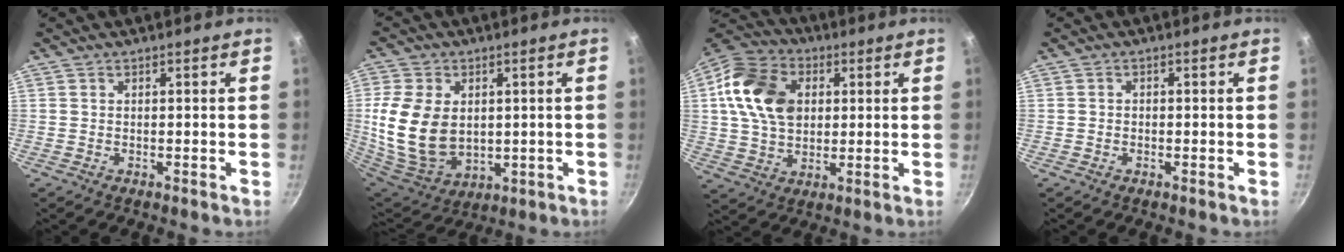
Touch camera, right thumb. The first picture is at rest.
{"total": 17.1, "force": [1.4, 12.2, 11.9], "torque": [-0.229, -0.020, 0.048]}
{"total": 16.6, "force": [3.4, 12.1, 10.9], "torque": [-0.176, 0.003, 0.051]}
{"total": 0.7, "force": [-0.3, 0.5, 0.3], "torque": [-0.008, 0.004, -0.007]}